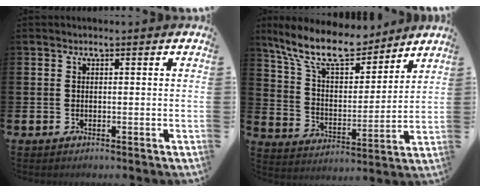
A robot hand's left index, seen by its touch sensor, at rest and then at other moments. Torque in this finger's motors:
{"motor_torque": [0.38, -0.48, 1.04, 0.21]}